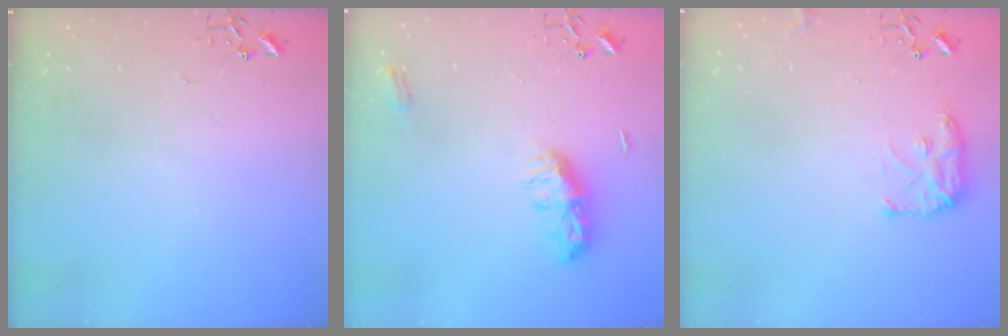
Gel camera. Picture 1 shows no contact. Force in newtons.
{"total": 9.0, "press": 9.0, "slide": 0.1}
{"total": 8.9, "press": 8.8, "slide": 0.6}